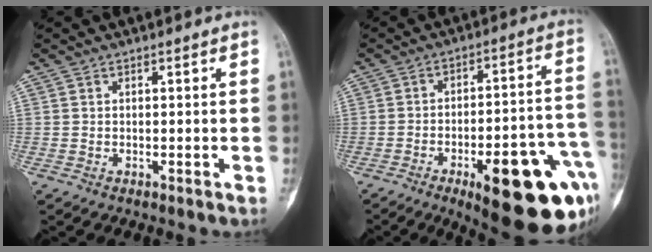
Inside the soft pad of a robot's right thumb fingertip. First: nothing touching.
{"total": 23.6, "force": [-10.3, 7.6, 19.8], "torque": [-0.197, 0.049, -0.128]}